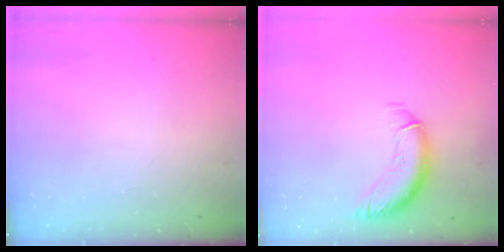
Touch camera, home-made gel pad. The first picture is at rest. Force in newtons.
{"total": 12.6, "press": 12.4, "slide": 1.8}